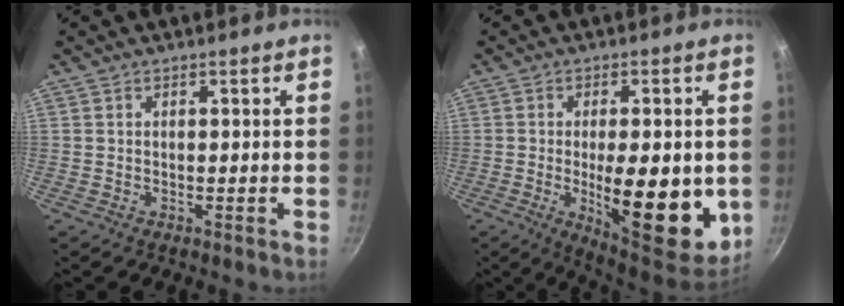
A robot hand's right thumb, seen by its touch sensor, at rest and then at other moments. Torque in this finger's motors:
{"motor_torque": [1.64, 3.37, 1.68, -0.44, 0.39]}